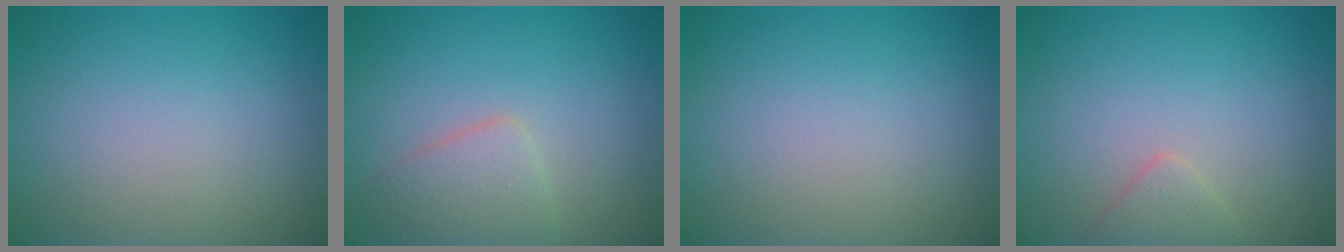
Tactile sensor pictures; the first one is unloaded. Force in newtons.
{"total": 2.8, "press": 2.8, "slide": 0.1}
{"total": 0.0}
{"total": 1.4, "press": 1.4, "slide": 0.1}